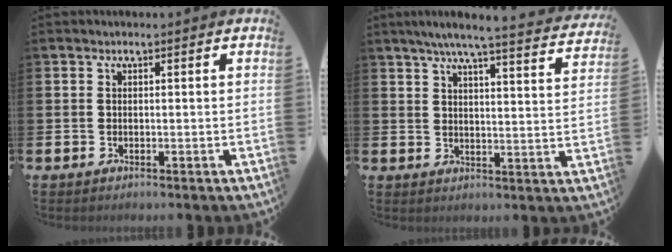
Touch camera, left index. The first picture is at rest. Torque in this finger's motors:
{"motor_torque": [0.91, -1.23, 0.26, 0.15]}